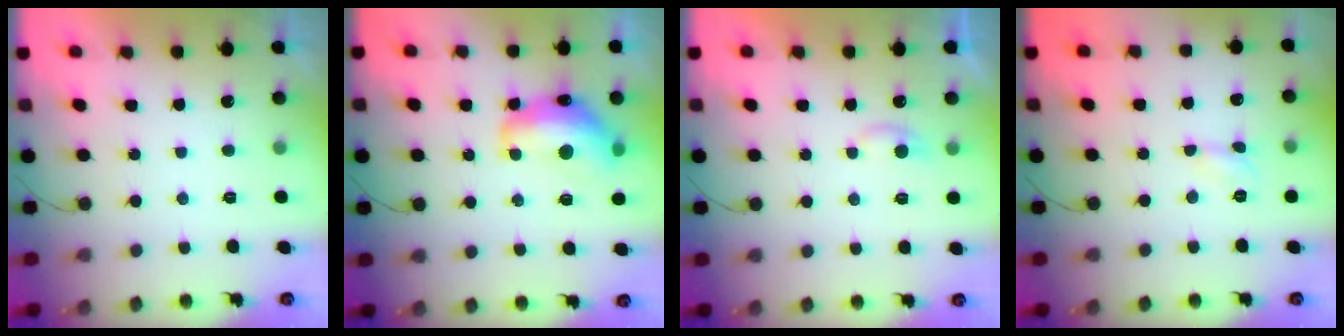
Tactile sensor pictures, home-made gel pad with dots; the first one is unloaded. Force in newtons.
{"total": 14.5, "press": 14.4, "slide": 1.1}
{"total": 3.4, "press": 3.4, "slide": 0.3}
{"total": 2.9, "press": 2.9, "slide": 0.4}